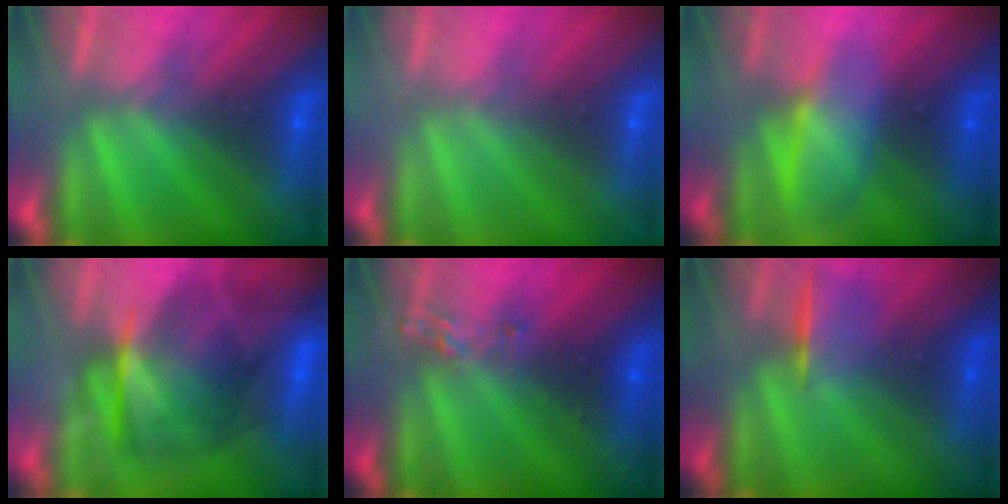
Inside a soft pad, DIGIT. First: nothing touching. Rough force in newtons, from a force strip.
{"total": 3.7}
{"total": 3.0}
{"total": 7.5}
{"total": 2.5}
{"total": 1.1}